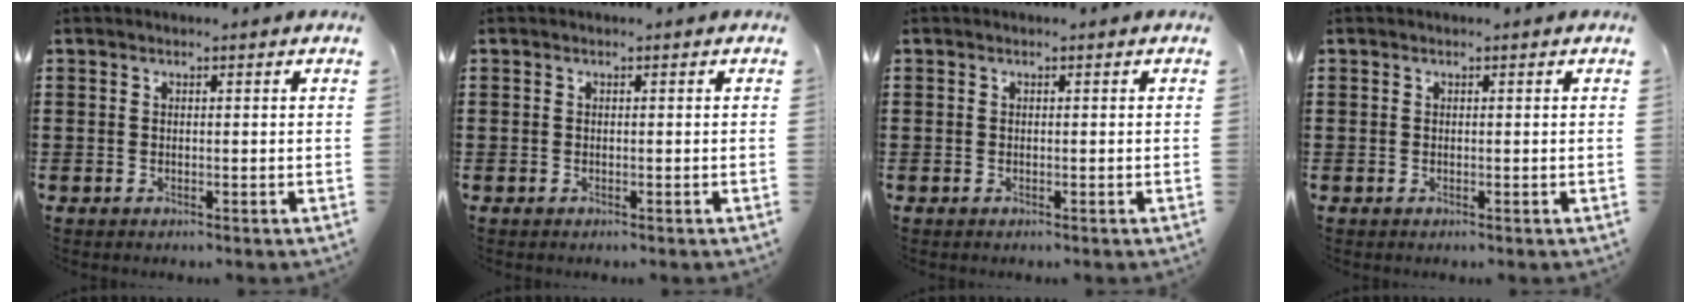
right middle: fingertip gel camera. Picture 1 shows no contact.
{"total": 0.0}
{"total": 0.0}
{"total": 0.0}